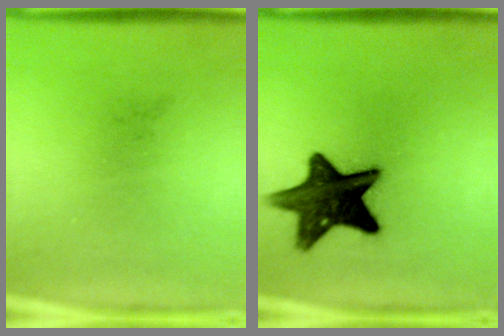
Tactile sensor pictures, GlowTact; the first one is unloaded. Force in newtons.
{"total": 13.7}